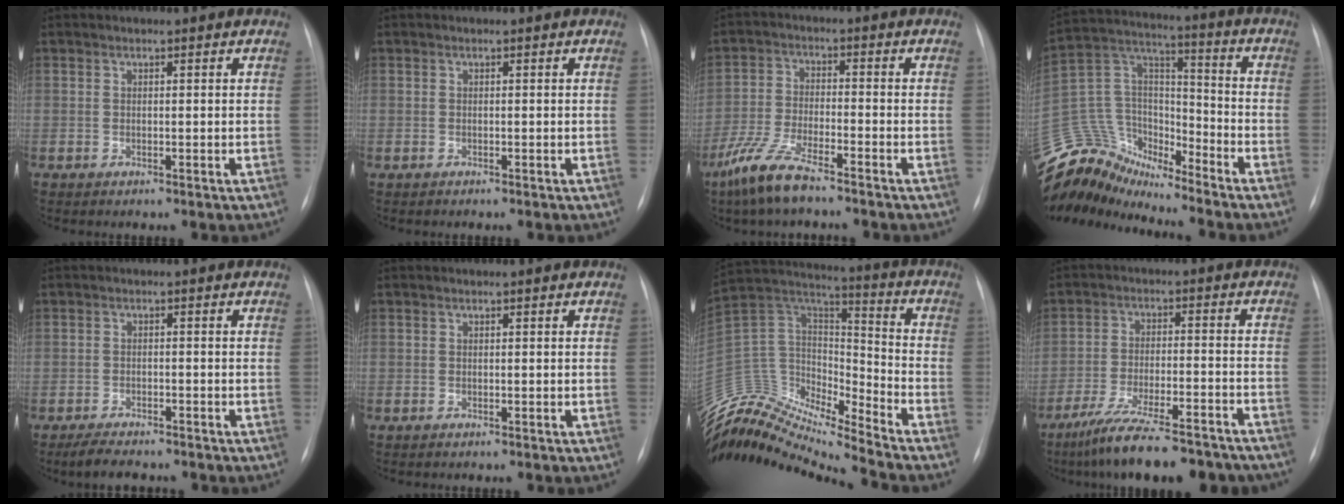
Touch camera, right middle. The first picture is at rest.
{"total": 0.0}
{"total": 7.9, "force": [-6.0, 1.2, 5.0], "torque": [-0.117, -0.016, -0.120]}
{"total": 14.1, "force": [-13.5, 3.6, 1.6], "torque": [-0.035, 0.073, -0.258]}
{"total": 5.4, "force": [-4.6, 1.5, 2.4], "torque": [-0.042, -0.011, -0.069]}
{"total": 0.0}
{"total": 15.6, "force": [-15.3, 1.5, 2.8], "torque": [-0.047, 0.089, -0.283]}
{"total": 17.0, "force": [-14.3, 2.8, 8.8], "torque": [-0.130, -0.004, -0.220]}